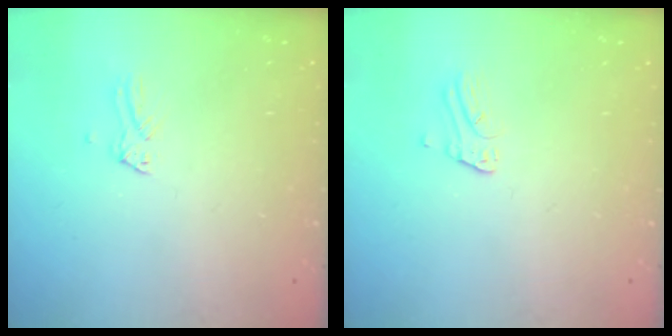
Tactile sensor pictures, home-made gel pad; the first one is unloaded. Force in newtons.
{"total": 1.0, "press": 1.0, "slide": 0.1}